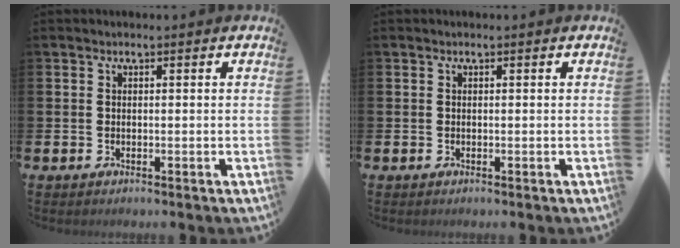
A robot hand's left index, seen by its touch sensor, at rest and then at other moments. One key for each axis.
{"total": 0.0}